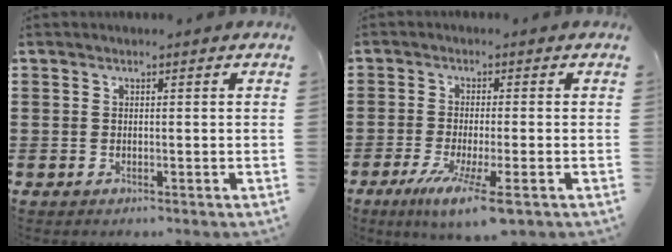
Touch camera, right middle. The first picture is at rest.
{"total": 6.5, "force": [-3.5, 0.5, 5.5], "torque": [-0.106, -0.017, -0.060]}